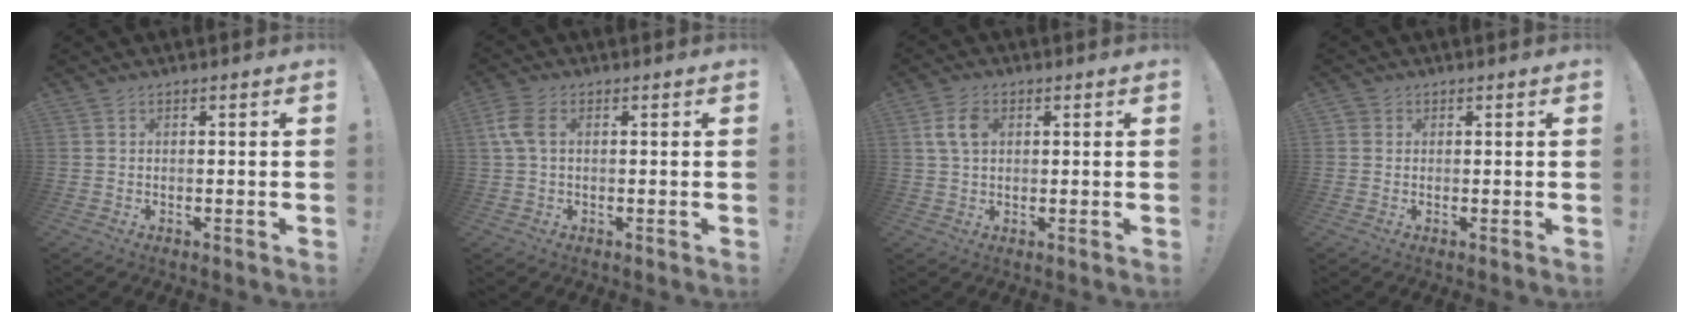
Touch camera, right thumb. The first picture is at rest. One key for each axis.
{"total": 5.3, "fx": 0.9, "fy": 3.0, "fz": 4.2, "tx": -0.106, "ty": 0.005, "tz": 0.015}
{"total": 6.4, "fx": 1.5, "fy": 4.1, "fz": 4.7, "tx": -0.095, "ty": 0.009, "tz": 0.031}
{"total": 1.2, "fx": 0.4, "fy": 1.1, "fz": 0.3, "tx": -0.006, "ty": 0.002, "tz": 0.007}